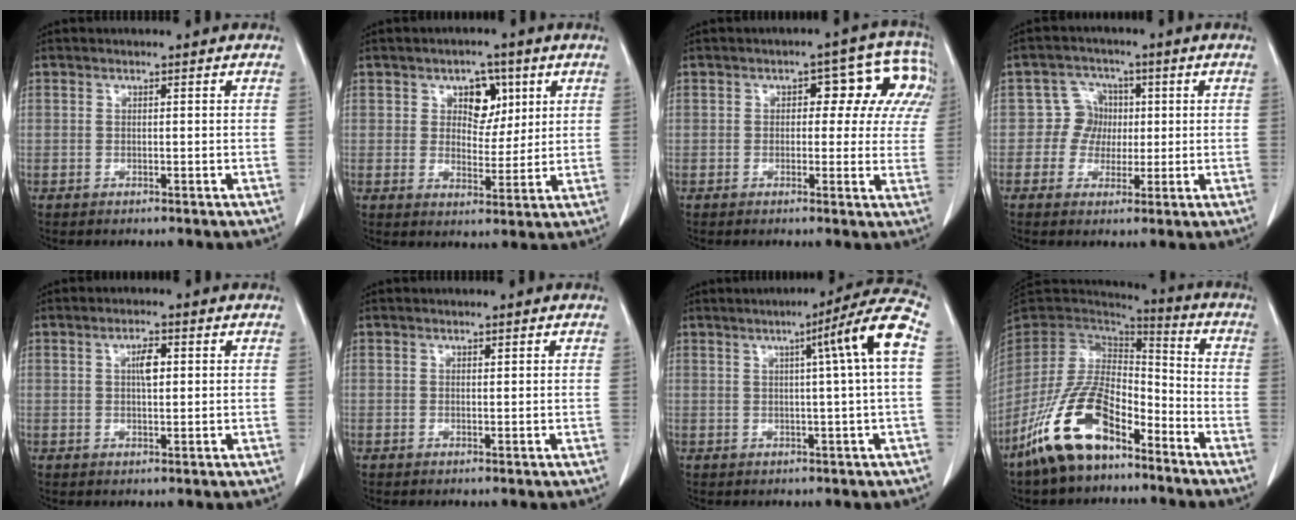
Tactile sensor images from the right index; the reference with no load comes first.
{"total": 5.7, "force": [2.4, 3.6, 3.7], "torque": [-0.047, 0.009, 0.039]}
{"total": 9.4, "force": [2.6, 4.9, 7.5], "torque": [-0.062, 0.037, 0.027]}
{"total": 4.5, "force": [0.2, 4.4, 1.1], "torque": [-0.012, 0.016, 0.002]}
{"total": 2.6, "force": [0.6, 0.4, 2.4], "torque": [-0.046, 0.000, 0.011]}
{"total": 0.0}
{"total": 9.0, "force": [1.7, -1.8, 8.6], "torque": [-0.119, 0.014, 0.021]}
{"total": 15.4, "force": [-9.5, 6.8, 10.0], "torque": [-0.207, 0.009, -0.179]}